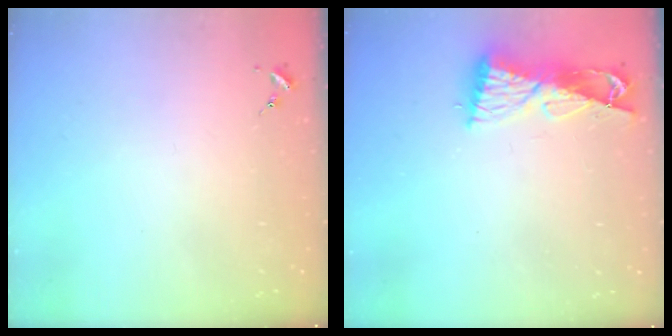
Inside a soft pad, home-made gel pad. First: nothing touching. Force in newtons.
{"total": 8.8, "press": 8.8, "slide": 1.0}